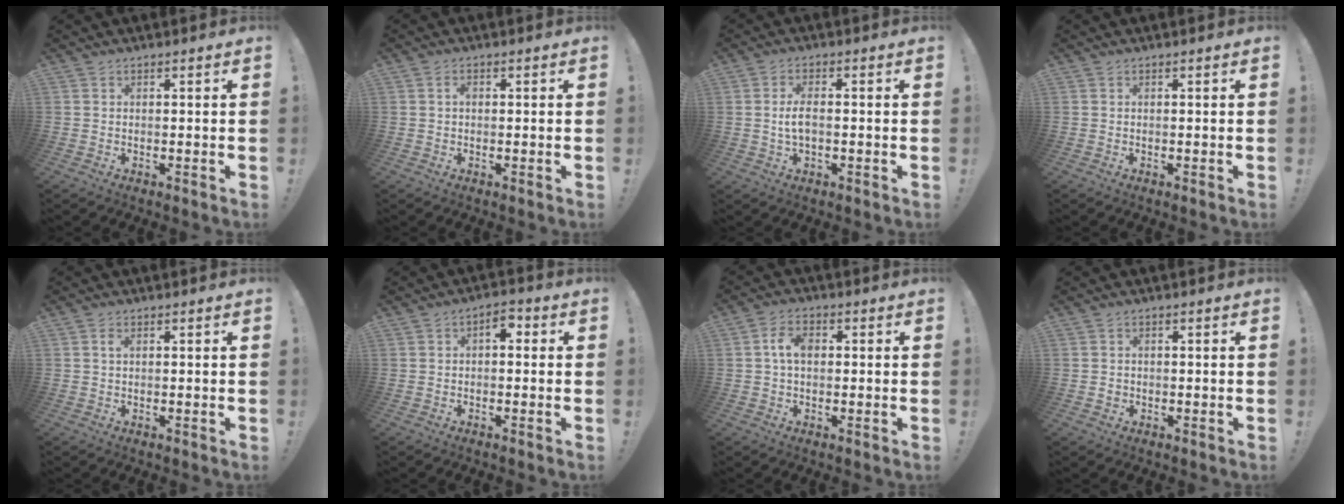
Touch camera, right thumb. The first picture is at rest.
{"total": 1.2, "force": [-0.1, 0.7, 0.9], "torque": [-0.019, 0.007, -0.003]}
{"total": 5.0, "force": [-0.4, 2.4, 4.4], "torque": [-0.075, 0.004, -0.009]}
{"total": 0.0}
{"total": 1.0, "force": [0.4, 0.4, 0.9], "torque": [-0.013, 0.000, 0.005]}
{"total": 3.5, "force": [0.0, 2.2, 2.7], "torque": [-0.042, 0.007, -0.004]}
{"total": 5.7, "force": [0.5, 3.6, 4.5], "torque": [-0.070, 0.009, 0.008]}
{"total": 1.2, "force": [-0.3, 1.2, 0.3], "torque": [-0.005, 0.002, -0.006]}